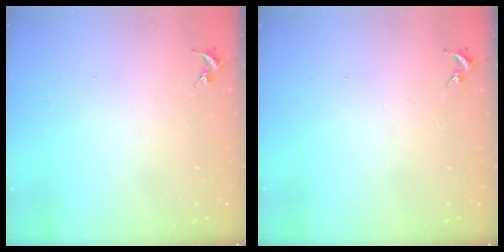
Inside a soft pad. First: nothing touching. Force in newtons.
{"total": 0.0}